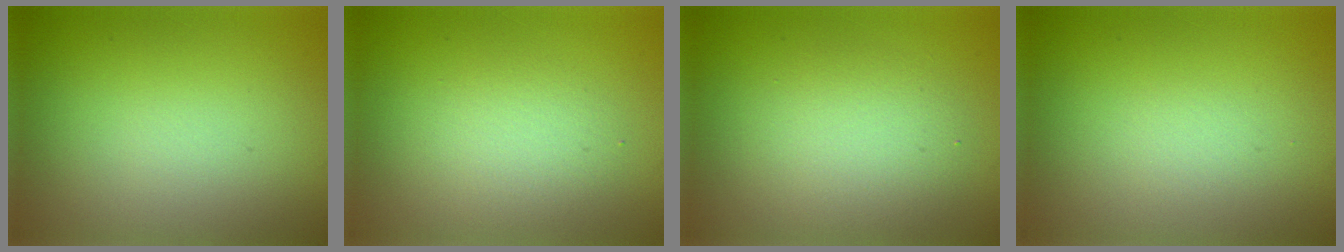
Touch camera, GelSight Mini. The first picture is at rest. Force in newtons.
{"total": 2.4, "press": 2.4, "slide": 0.1}
{"total": 3.5, "press": 3.5, "slide": 0.2}
{"total": 0.7, "press": 0.7, "slide": 0.1}